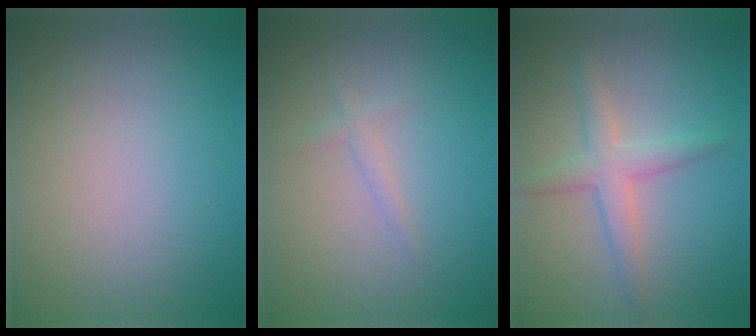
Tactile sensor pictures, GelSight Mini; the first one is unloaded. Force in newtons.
{"total": 0.9, "press": 0.9, "slide": 0.1}
{"total": 2.7, "press": 2.7, "slide": 0.1}